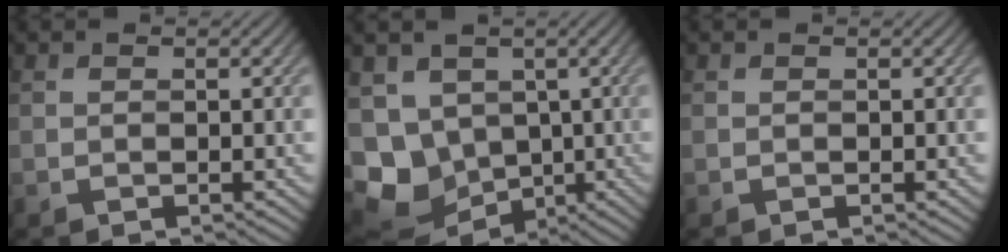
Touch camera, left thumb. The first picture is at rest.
{"total": 10.8, "force": [-1.6, 8.8, 6.0], "torque": [-0.152, -0.026, -0.020]}
{"total": 0.0}